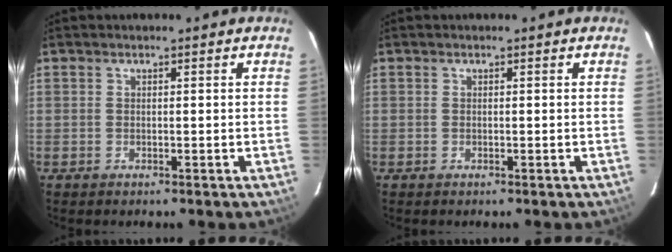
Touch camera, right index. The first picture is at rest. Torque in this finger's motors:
{"motor_torque": [-0.02, -0.01, 0.01, 0.00]}